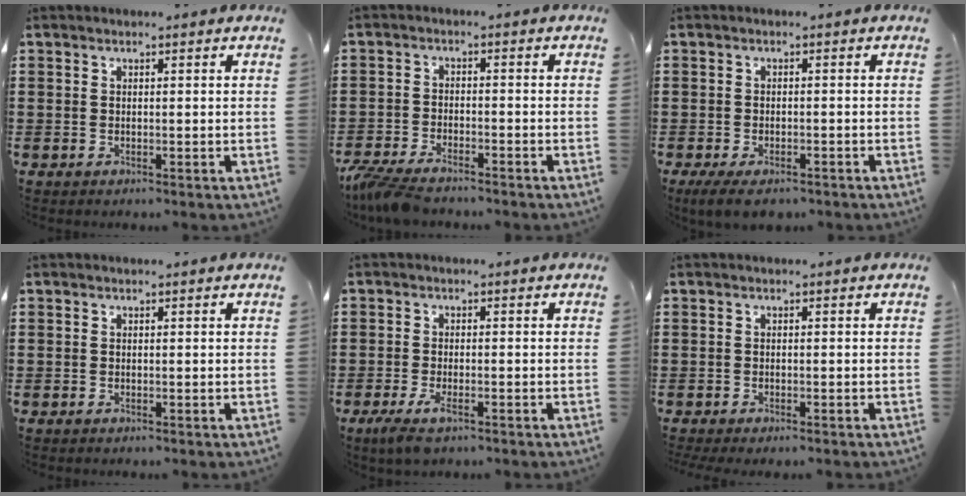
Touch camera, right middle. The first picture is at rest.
{"total": 4.3, "force": [-4.0, 0.6, 1.6], "torque": [-0.057, -0.012, -0.086]}
{"total": 2.7, "force": [-2.2, 0.8, 1.4], "torque": [-0.040, -0.006, -0.047]}
{"total": 0.0}
{"total": 3.4, "force": [-2.1, 1.0, 2.5], "torque": [-0.065, -0.008, -0.043]}
{"total": 0.7, "force": [-0.7, 0.0, 0.3], "torque": [-0.008, -0.006, -0.012]}